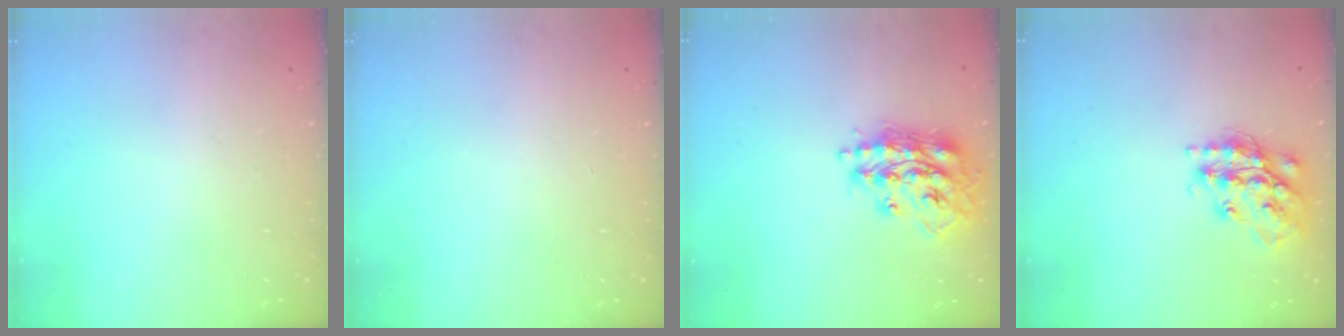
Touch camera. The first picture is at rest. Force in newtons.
{"total": 0.0}
{"total": 17.5, "press": 17.5, "slide": 1.2}
{"total": 17.4, "press": 17.4, "slide": 1.4}